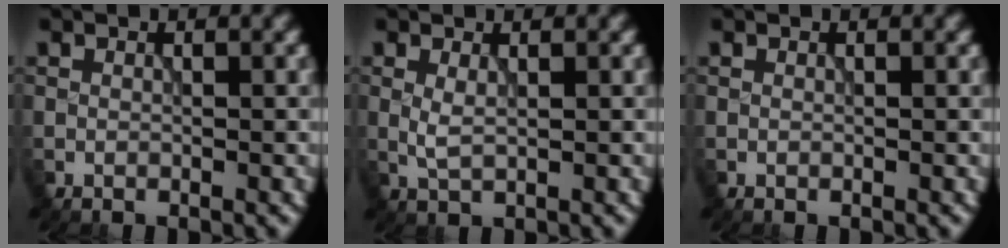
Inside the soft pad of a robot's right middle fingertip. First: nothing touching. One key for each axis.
{"total": 1.4, "fx": 0.3, "fy": 0.4, "fz": 1.2, "tx": -0.033, "ty": -0.001, "tz": 0.008}
{"total": 0.0}